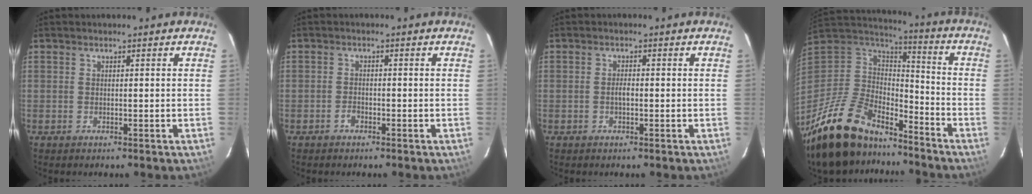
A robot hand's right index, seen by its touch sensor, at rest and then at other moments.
{"total": 1.5, "force": [-1.1, 0.9, 0.5], "torque": [-0.011, 0.003, -0.019]}
{"total": 1.6, "force": [-0.3, 0.7, 1.4], "torque": [-0.026, 0.003, -0.008]}
{"total": 25.0, "force": [-18.2, 11.1, 13.0], "torque": [-0.281, -0.015, -0.306]}